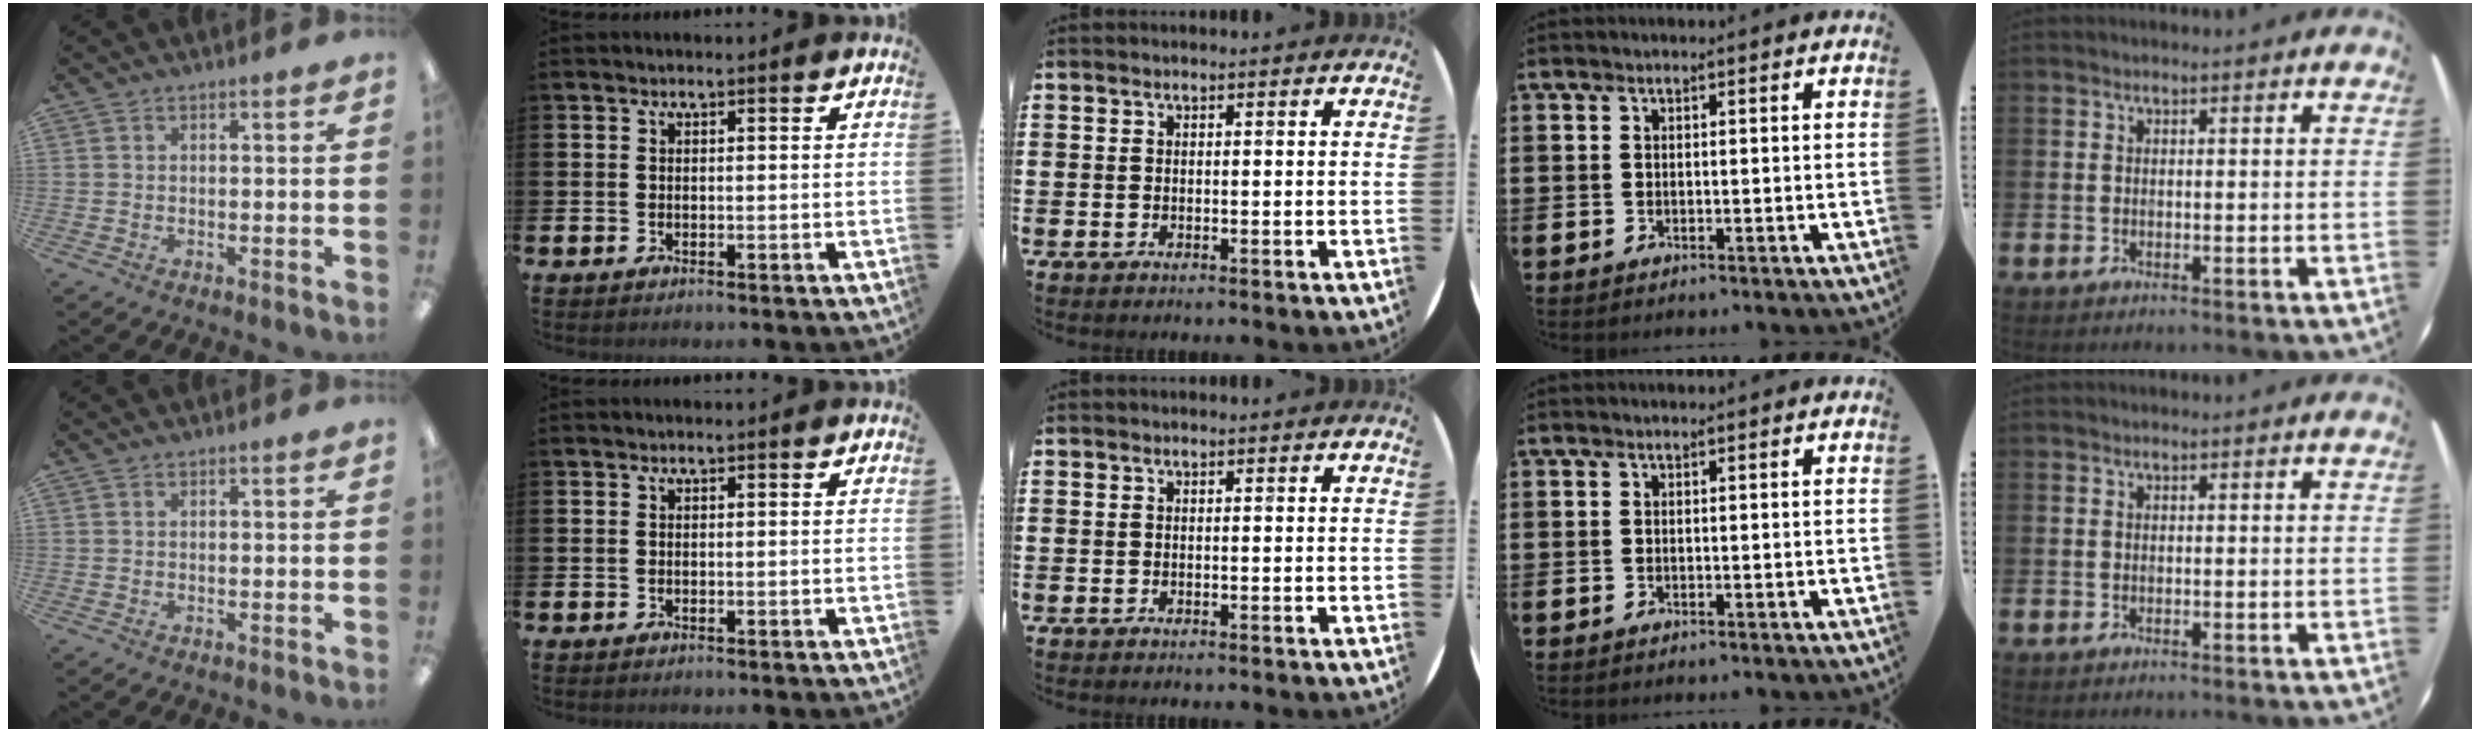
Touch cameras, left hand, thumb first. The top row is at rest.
{}